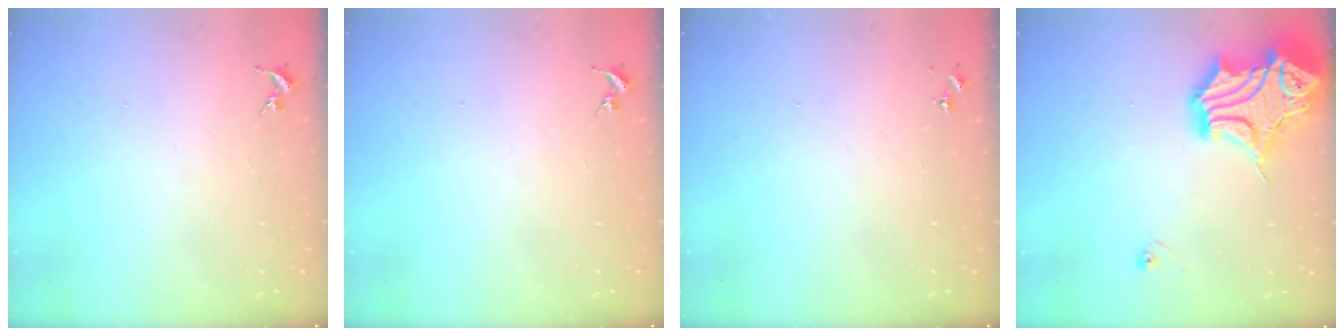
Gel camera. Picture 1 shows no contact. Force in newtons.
{"total": 0.0}
{"total": 0.0}
{"total": 20.1, "press": 20.0, "slide": 2.2}